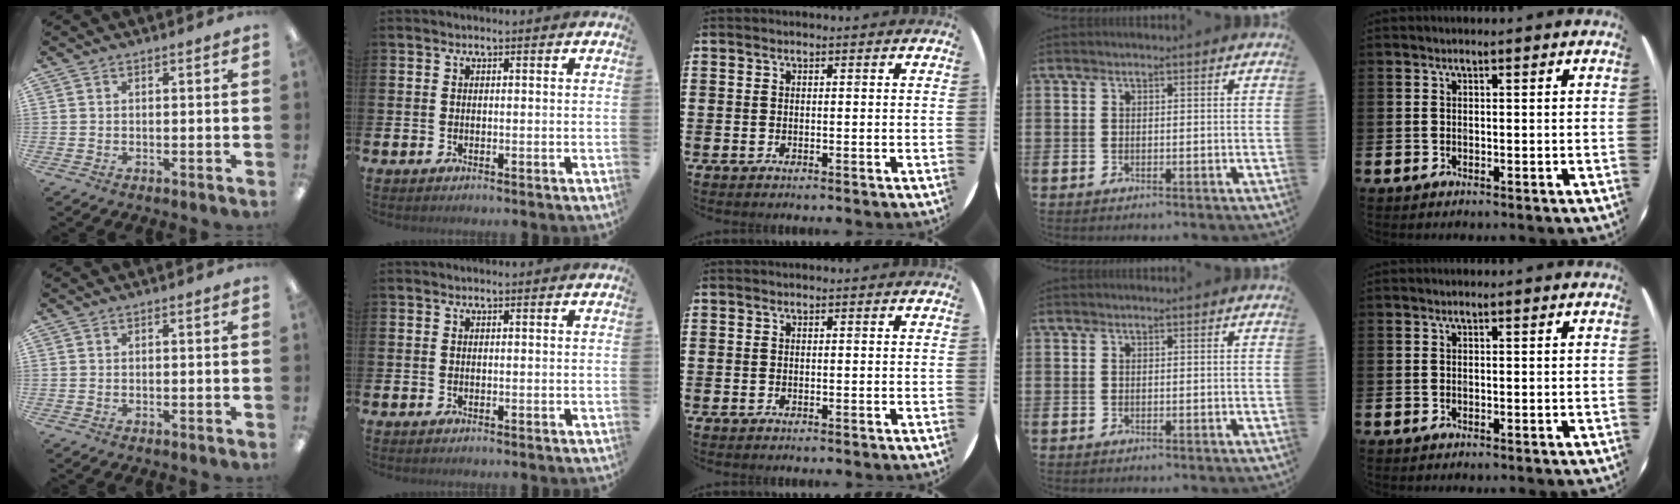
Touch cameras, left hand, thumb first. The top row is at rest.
{}